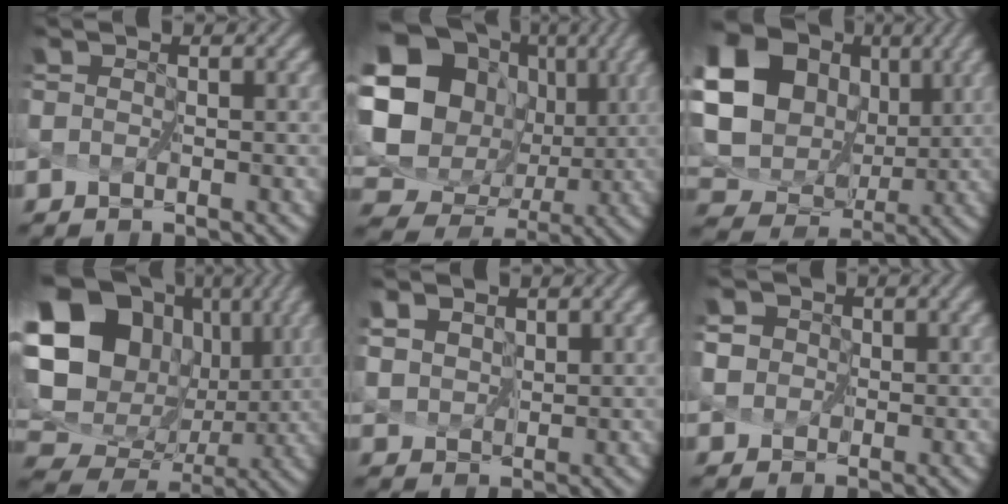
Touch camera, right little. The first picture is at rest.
{"total": 15.7, "force": [5.2, 13.0, 7.0], "torque": [-0.182, 0.019, 0.103]}
{"total": 17.3, "force": [6.4, 14.8, 6.3], "torque": [-0.172, -0.001, 0.116]}
{"total": 18.8, "force": [6.6, 15.0, 9.2], "torque": [-0.209, 0.023, 0.130]}
{"total": 3.1, "force": [2.0, 2.2, 1.0], "torque": [-0.005, 0.014, 0.031]}
{"total": 1.4, "force": [0.0, 1.4, 0.2], "torque": [0.005, 0.004, -0.003]}